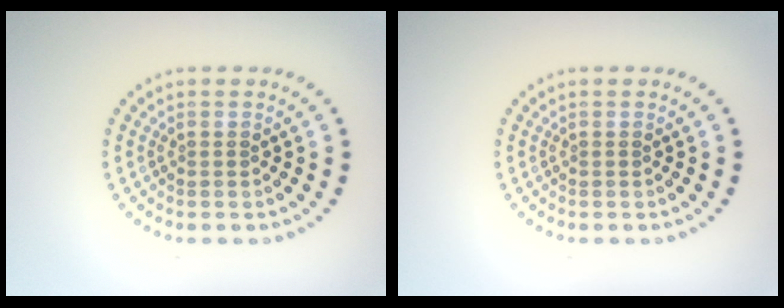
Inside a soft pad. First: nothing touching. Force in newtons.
{"total": 0.0}